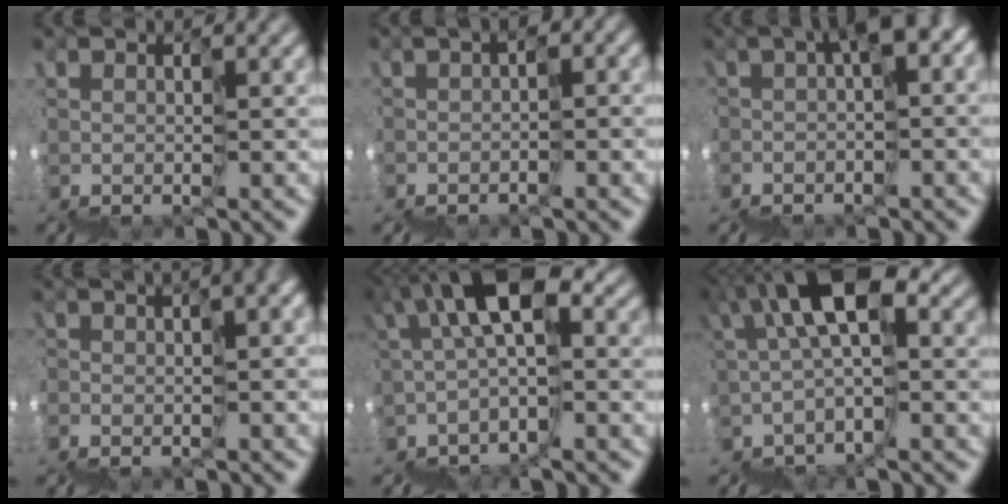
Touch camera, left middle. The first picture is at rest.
{"total": 2.3, "force": [-2.1, 0.2, 1.0], "torque": [-0.018, -0.009, -0.033]}
{"total": 5.0, "force": [-0.7, 1.2, 4.8], "torque": [-0.085, 0.013, -0.015]}
{"total": 7.3, "force": [-0.8, 2.6, 6.8], "torque": [-0.091, 0.026, 0.026]}
{"total": 5.1, "force": [1.0, 1.9, 4.6], "torque": [-0.087, 0.039, 0.003]}
{"total": 5.6, "force": [1.7, 2.0, 5.0], "torque": [-0.090, 0.039, 0.016]}